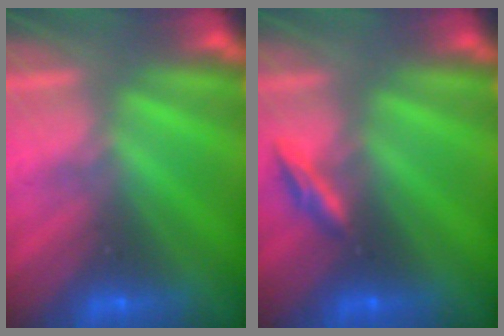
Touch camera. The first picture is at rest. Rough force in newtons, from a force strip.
{"total": 2.3}